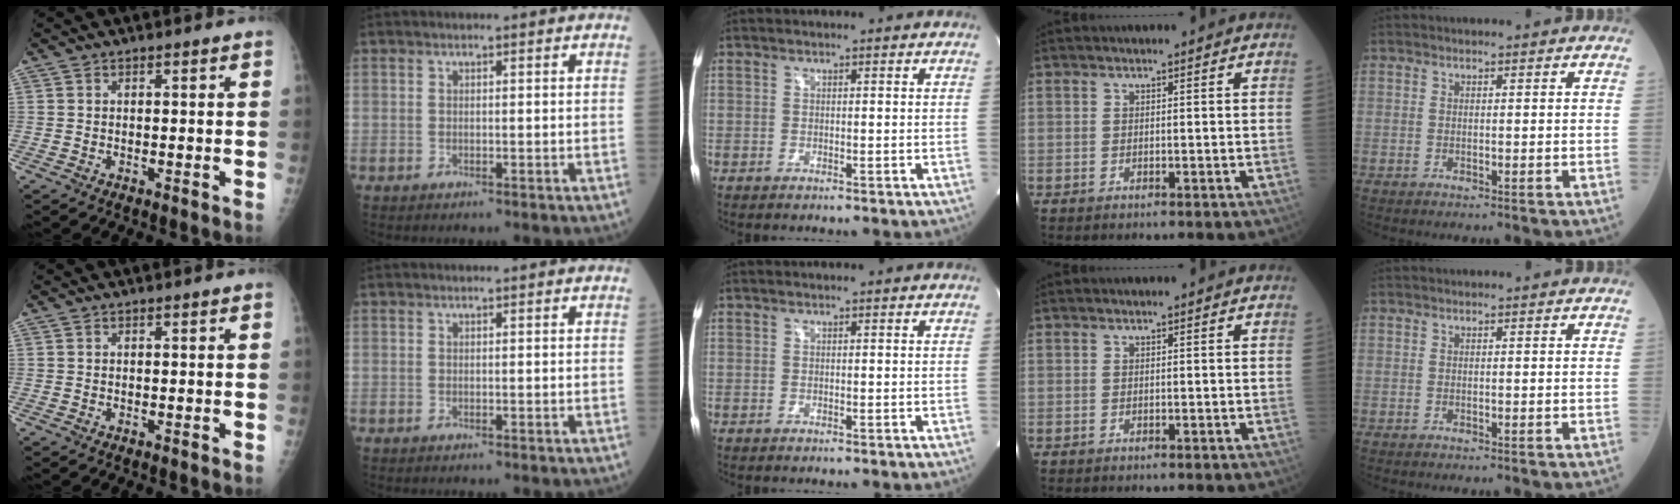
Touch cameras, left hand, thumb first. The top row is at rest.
{}